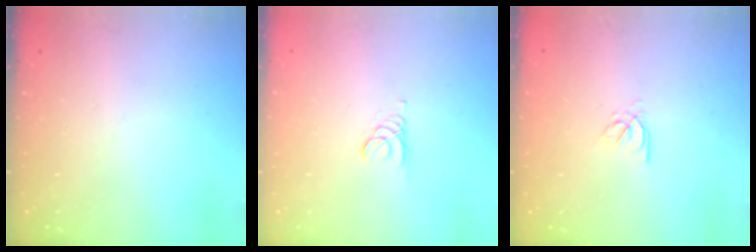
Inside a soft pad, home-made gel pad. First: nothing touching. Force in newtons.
{"total": 0.7, "press": 0.7, "slide": 0.1}
{"total": 2.2, "press": 2.2, "slide": 0.4}